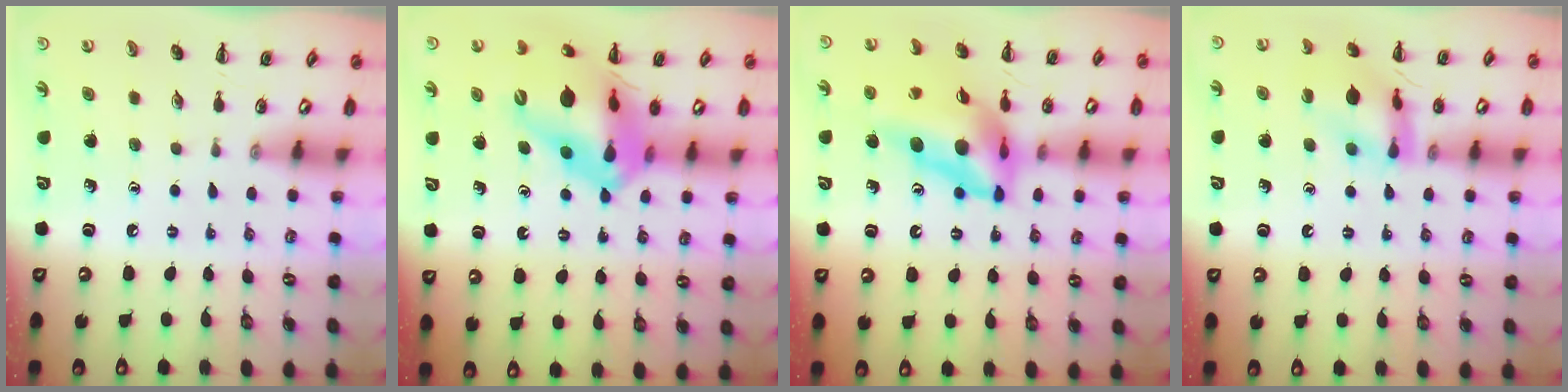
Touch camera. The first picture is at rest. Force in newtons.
{"total": 20.0, "press": 19.5, "slide": 4.4}
{"total": 15.8, "press": 15.0, "slide": 4.9}
{"total": 12.1, "press": 12.0, "slide": 1.1}